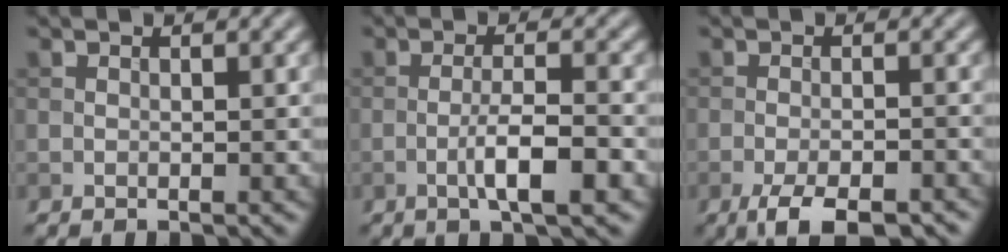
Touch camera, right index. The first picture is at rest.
{"total": 4.3, "force": [-1.7, 0.8, 3.9], "torque": [-0.070, 0.004, -0.031]}
{"total": 5.2, "force": [-3.5, 1.5, 3.5], "torque": [-0.060, -0.008, -0.059]}